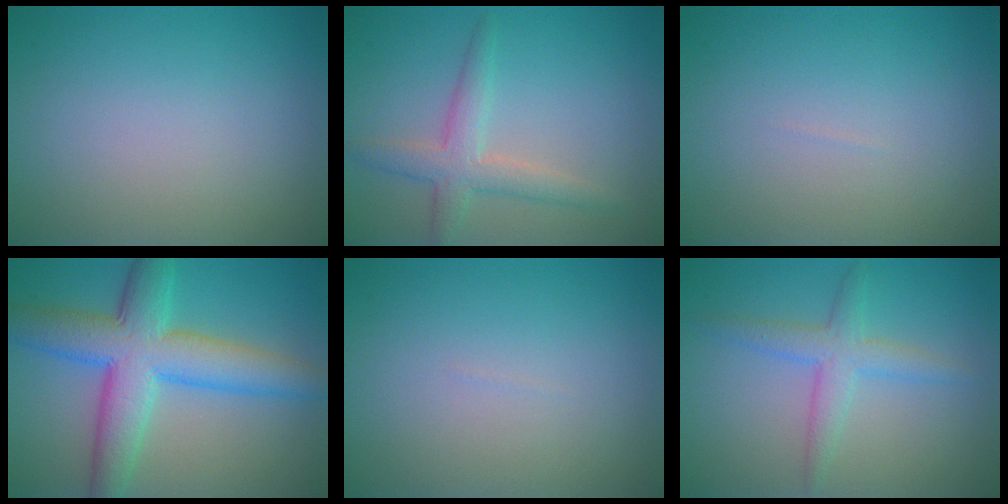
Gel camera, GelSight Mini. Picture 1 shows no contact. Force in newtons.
{"total": 3.2, "press": 3.2, "slide": 0.2}
{"total": 0.0}
{"total": 8.6, "press": 8.6, "slide": 0.2}
{"total": 0.0}
{"total": 2.9, "press": 2.9, "slide": 0.2}